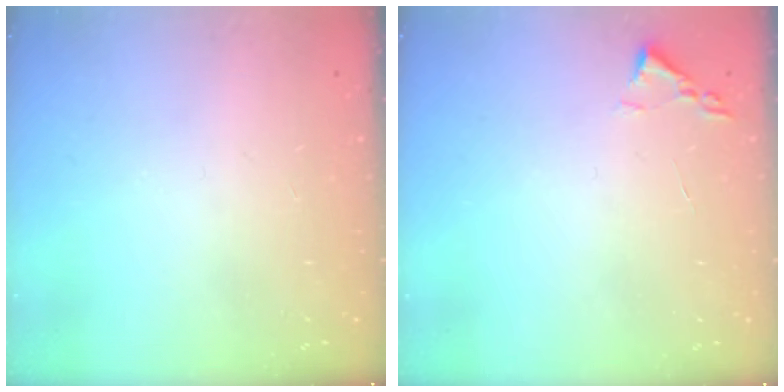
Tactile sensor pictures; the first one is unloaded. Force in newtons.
{"total": 1.8, "press": 1.7, "slide": 0.2}